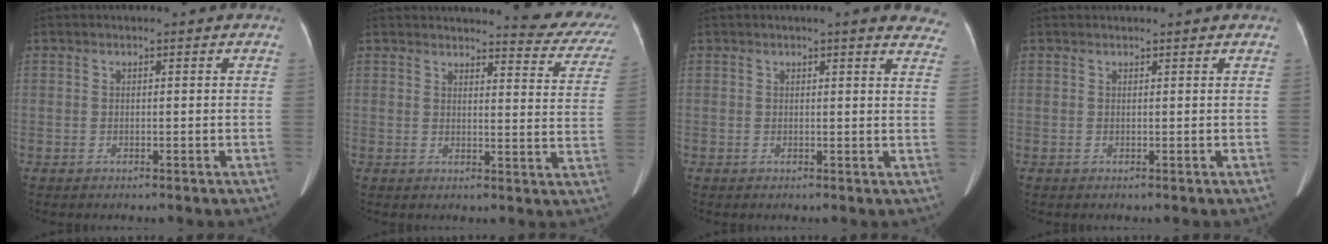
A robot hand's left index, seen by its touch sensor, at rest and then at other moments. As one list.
[{"total": 12.6, "force": [11.9, 2.3, 3.4], "torque": [-0.012, -0.046, 0.106]}, {"total": 9.5, "force": [8.3, 1.8, 4.2], "torque": [-0.022, -0.013, 0.066]}, {"total": 1.1, "force": [1.0, 0.4, 0.0], "torque": [-0.008, 0.020, 0.013]}]